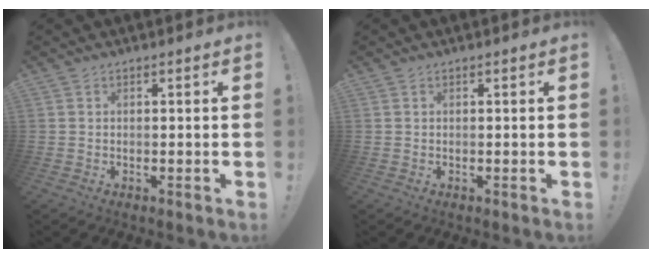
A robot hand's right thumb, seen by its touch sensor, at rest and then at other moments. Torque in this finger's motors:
{"motor_torque": [0.03, 0.04, -0.01, 0.04, 0.02]}